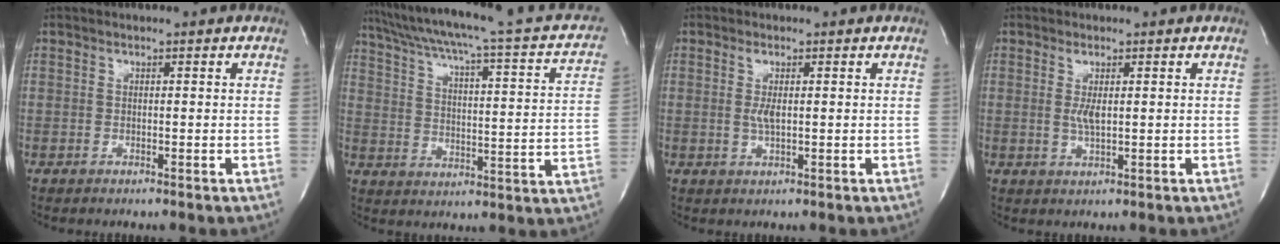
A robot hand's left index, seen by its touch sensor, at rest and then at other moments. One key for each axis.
{"total": 23.0, "fx": 18.4, "fy": 2.8, "fz": 13.6, "tx": -0.204, "ty": -0.012, "tz": 0.228}
{"total": 2.3, "fx": -0.4, "fy": 0.6, "fz": 2.2, "tx": -0.047, "ty": -0.008, "tz": -0.002}
{"total": 2.4, "fx": -0.2, "fy": 0.5, "fz": 2.3, "tx": -0.049, "ty": -0.010, "tz": 0.002}